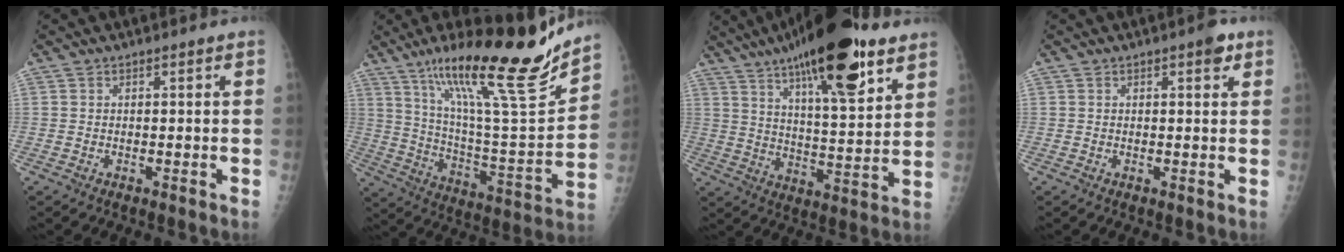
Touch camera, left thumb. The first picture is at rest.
{"total": 25.6, "force": [18.5, 3.6, 17.3], "torque": [-0.257, -0.087, 0.314]}
{"total": 24.3, "force": [14.7, 6.6, 18.2], "torque": [-0.277, -0.048, 0.234]}
{"total": 2.6, "force": [1.4, 0.9, 2.0], "torque": [-0.019, -0.003, 0.015]}